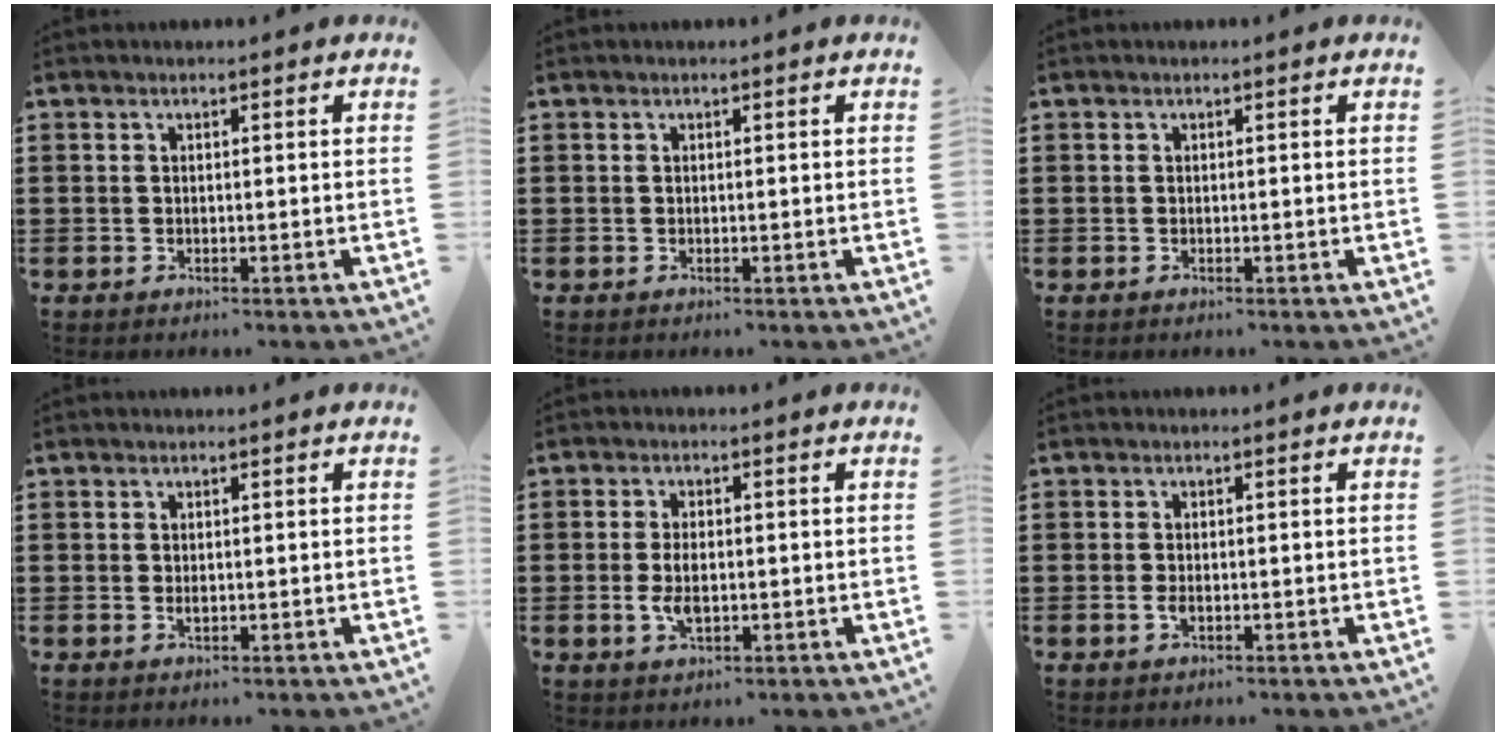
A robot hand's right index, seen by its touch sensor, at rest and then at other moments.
{"total": 0.0}
{"total": 0.0}
{"total": 0.7, "force": [0.0, 0.3, 0.7], "torque": [-0.015, -0.003, 0.001]}
{"total": 4.1, "force": [-0.6, 1.9, 3.6], "torque": [-0.081, -0.005, -0.011]}
{"total": 1.5, "force": [-0.4, 0.6, 1.3], "torque": [-0.034, -0.006, -0.009]}